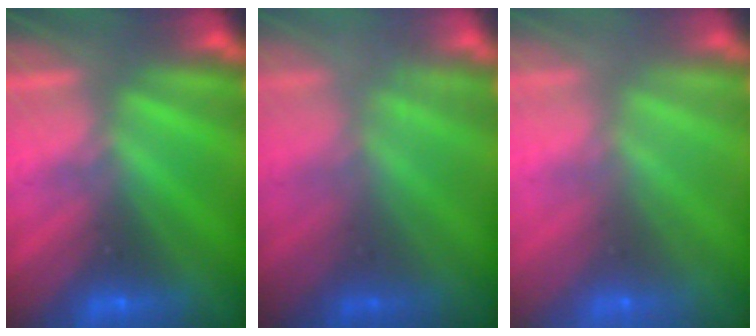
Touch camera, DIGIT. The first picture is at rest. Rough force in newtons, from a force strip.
{"total": 2.4}
{"total": 7.8}